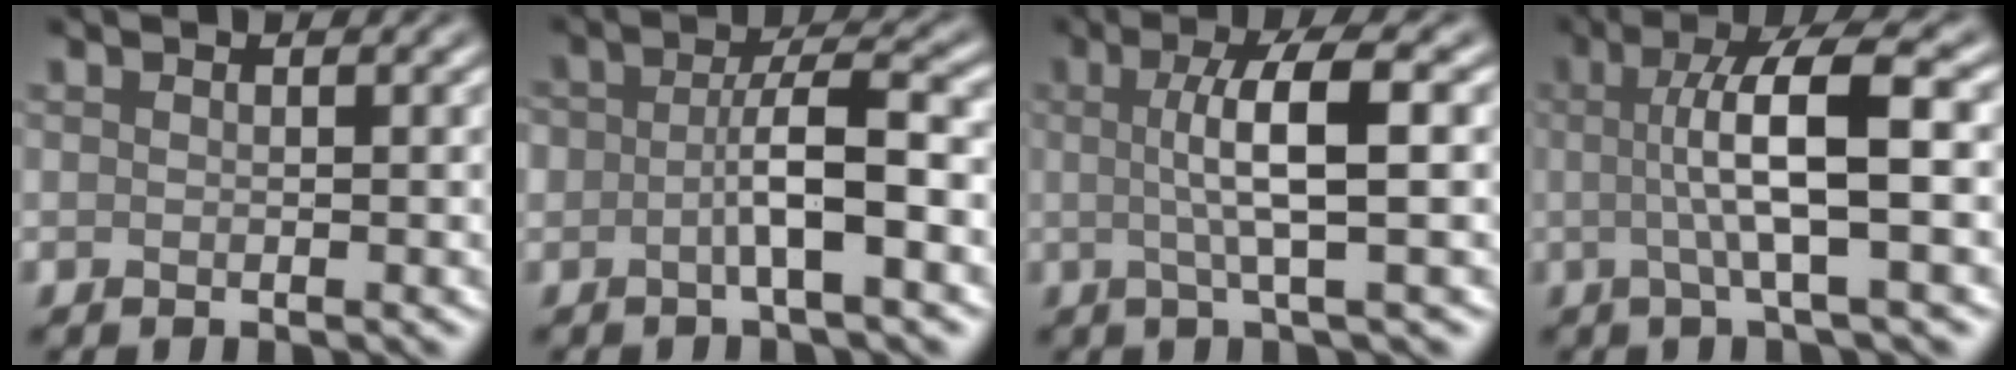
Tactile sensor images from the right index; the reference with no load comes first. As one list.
[{"total": 4.2, "force": [-1.4, 1.2, 3.8], "torque": [-0.067, 0.012, -0.031]}, {"total": 5.6, "force": [0.3, 1.1, 5.5], "torque": [-0.091, 0.007, 0.003]}, {"total": 7.3, "force": [0.3, 1.4, 7.1], "torque": [-0.118, 0.011, 0.002]}]